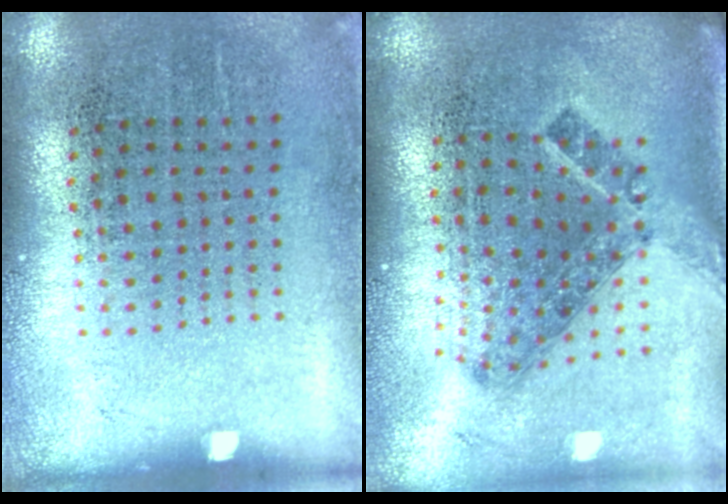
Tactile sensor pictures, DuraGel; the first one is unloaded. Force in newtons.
{"total": 1.5, "press": 1.1, "slide": 1.0}